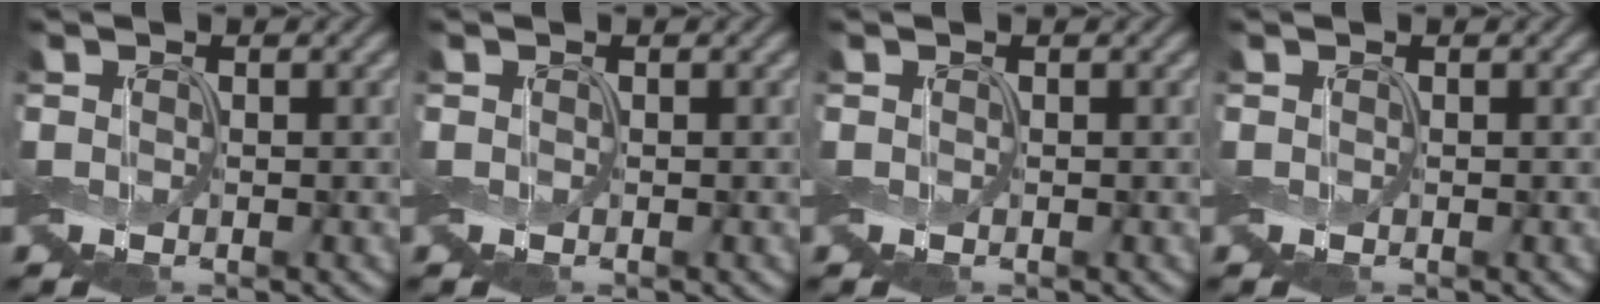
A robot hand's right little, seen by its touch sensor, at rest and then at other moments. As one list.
[{"total": 0.0}, {"total": 0.0}, {"total": 0.0}]